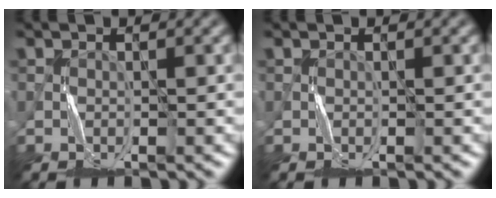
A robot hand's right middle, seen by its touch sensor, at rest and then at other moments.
{"total": 0.0}